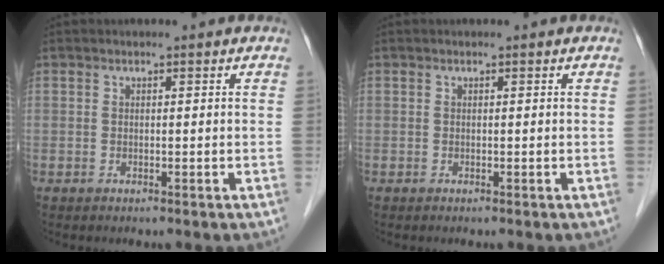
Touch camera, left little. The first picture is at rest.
{"total": 0.0}